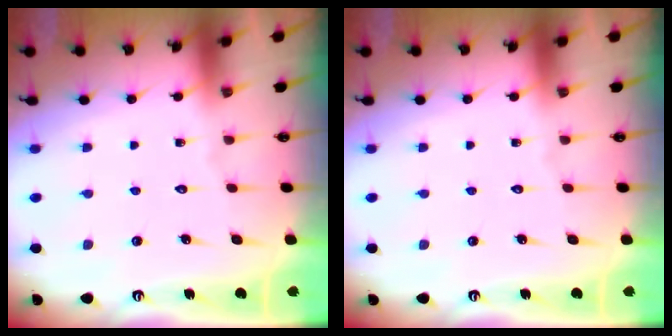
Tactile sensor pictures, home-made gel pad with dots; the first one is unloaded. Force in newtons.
{"total": 0.0}